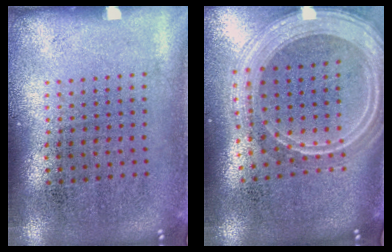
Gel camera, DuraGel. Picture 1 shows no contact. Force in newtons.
{"total": 2.9, "press": 2.4, "slide": 1.6}